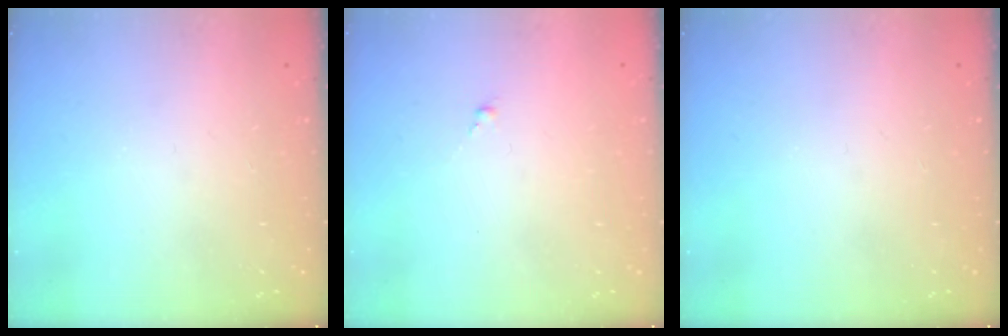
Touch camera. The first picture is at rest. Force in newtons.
{"total": 0.5, "press": 0.4, "slide": 0.4}
{"total": 0.0}